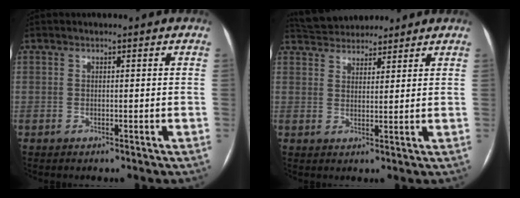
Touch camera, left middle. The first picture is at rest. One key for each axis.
{"total": 8.6, "fx": 7.9, "fy": 2.7, "fz": 2.0, "tx": -0.036, "ty": 0.031, "tz": 0.130}